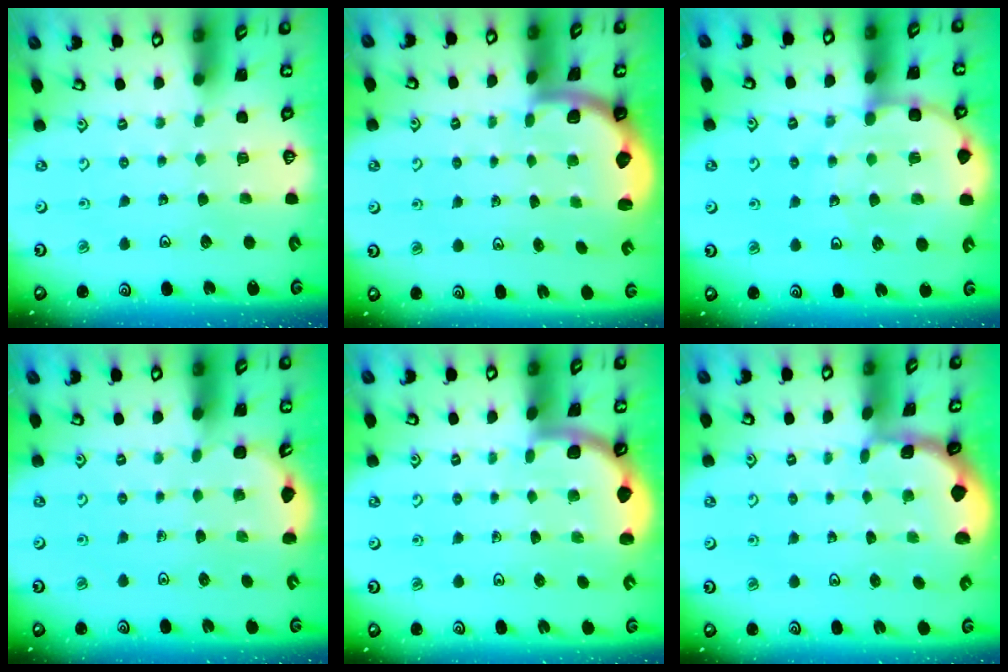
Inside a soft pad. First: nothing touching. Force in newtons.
{"total": 1.9, "press": 1.8, "slide": 0.5}
{"total": 8.5, "press": 8.3, "slide": 1.8}
{"total": 2.3, "press": 1.8, "slide": 1.4}
{"total": 2.2, "press": 2.2, "slide": 0.1}
{"total": 1.3, "press": 1.2, "slide": 0.2}